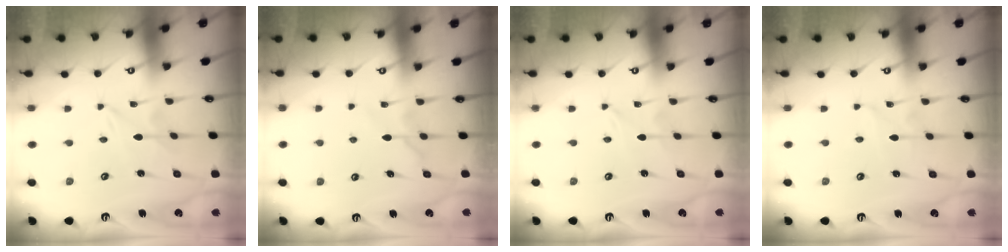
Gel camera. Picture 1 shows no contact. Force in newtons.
{"total": 5.8, "press": 5.8, "slide": 0.7}
{"total": 0.0}
{"total": 0.9, "press": 0.9, "slide": 0.1}